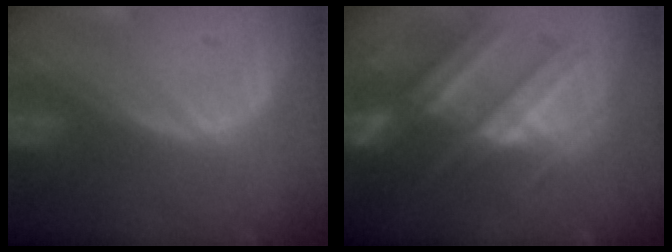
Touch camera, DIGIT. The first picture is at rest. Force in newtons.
{"total": 9.4, "press": 9.3, "slide": 1.6}